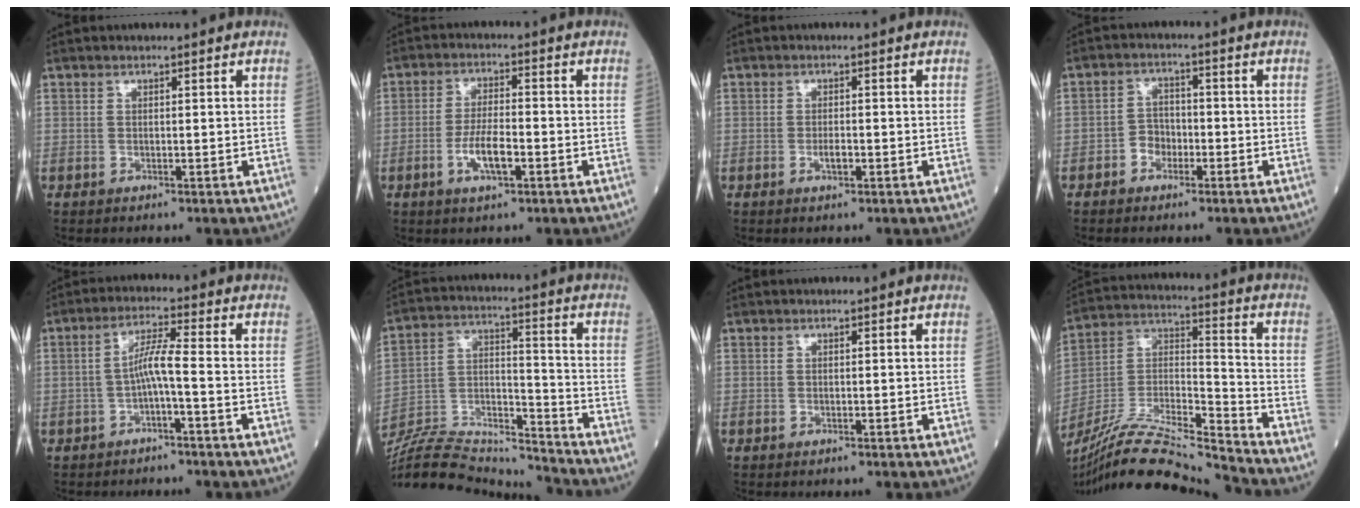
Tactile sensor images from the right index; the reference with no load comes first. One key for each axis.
{"total": 5.9, "fx": -2.2, "fy": 1.5, "fz": 5.2, "tx": -0.104, "ty": -0.001, "tz": -0.039}
{"total": 1.8, "fx": -0.7, "fy": 0.5, "fz": 1.6, "tx": -0.029, "ty": 0.000, "tz": -0.011}
{"total": 3.2, "fx": -1.7, "fy": 2.4, "fz": 1.3, "tx": -0.018, "ty": 0.009, "tz": -0.033}
{"total": 3.2, "fx": -1.1, "fy": -0.3, "fz": 3.0, "tx": -0.056, "ty": 0.008, "tz": -0.020}
{"total": 18.9, "fx": -18.5, "fy": 1.4, "fz": 3.7, "tx": -0.078, "ty": 0.026, "tz": -0.308}
{"total": 0.0}
{"total": 19.4, "fx": -18.3, "fy": -0.8, "fz": 6.5, "tx": -0.136, "ty": 0.010, "tz": -0.324}